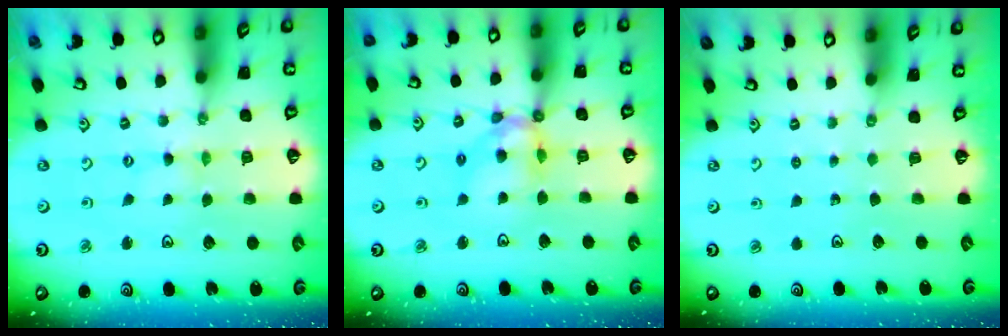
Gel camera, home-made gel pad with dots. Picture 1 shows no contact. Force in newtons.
{"total": 10.7, "press": 10.6, "slide": 1.2}
{"total": 0.0}